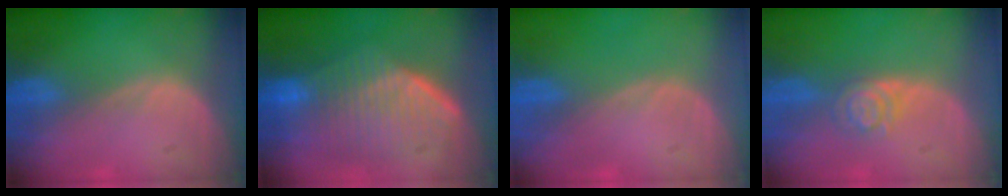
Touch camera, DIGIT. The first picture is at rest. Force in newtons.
{"total": 9.3, "press": 9.0, "slide": 2.5}
{"total": 0.0}
{"total": 4.1, "press": 3.8, "slide": 1.7}